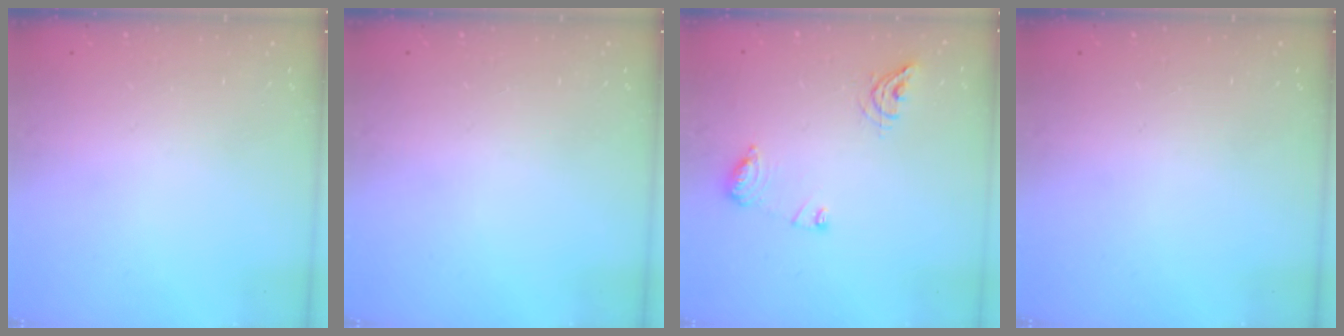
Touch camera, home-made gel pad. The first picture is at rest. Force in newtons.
{"total": 0.0}
{"total": 9.0, "press": 9.0, "slide": 0.7}
{"total": 0.0}